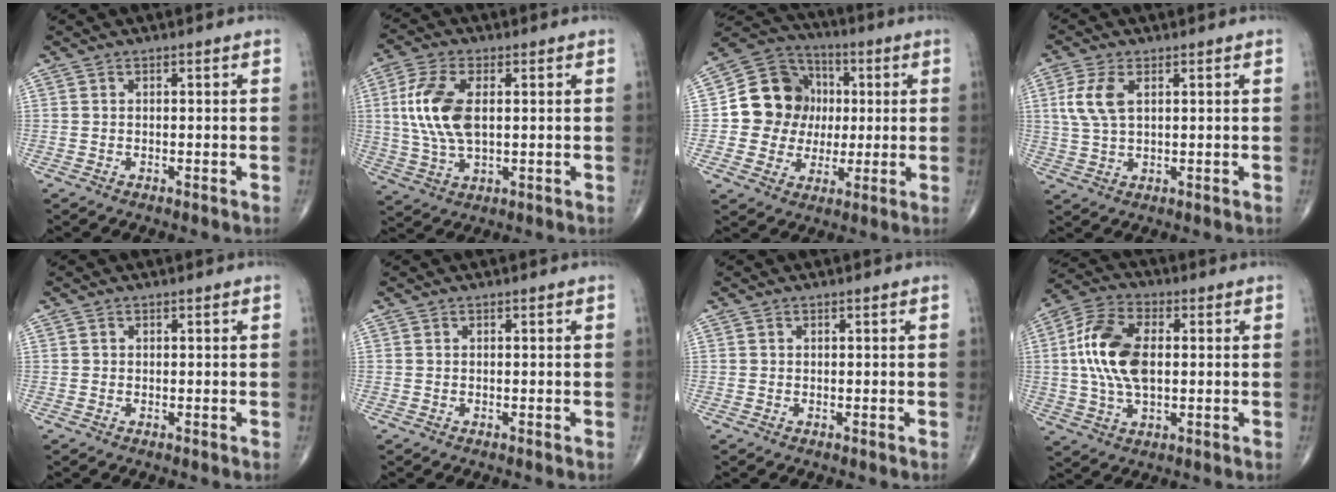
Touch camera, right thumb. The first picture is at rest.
{"total": 11.5, "force": [1.5, 5.8, 9.8], "torque": [-0.215, 0.000, 0.032]}
{"total": 14.1, "force": [1.0, 12.8, 6.0], "torque": [-0.060, 0.020, 0.017]}
{"total": 6.3, "force": [1.9, 3.2, 5.1], "torque": [-0.121, 0.003, 0.041]}
{"total": 0.0}
{"total": 0.0}
{"total": 0.0}
{"total": 13.8, "force": [1.1, 7.6, 11.5], "torque": [-0.236, 0.014, 0.017]}